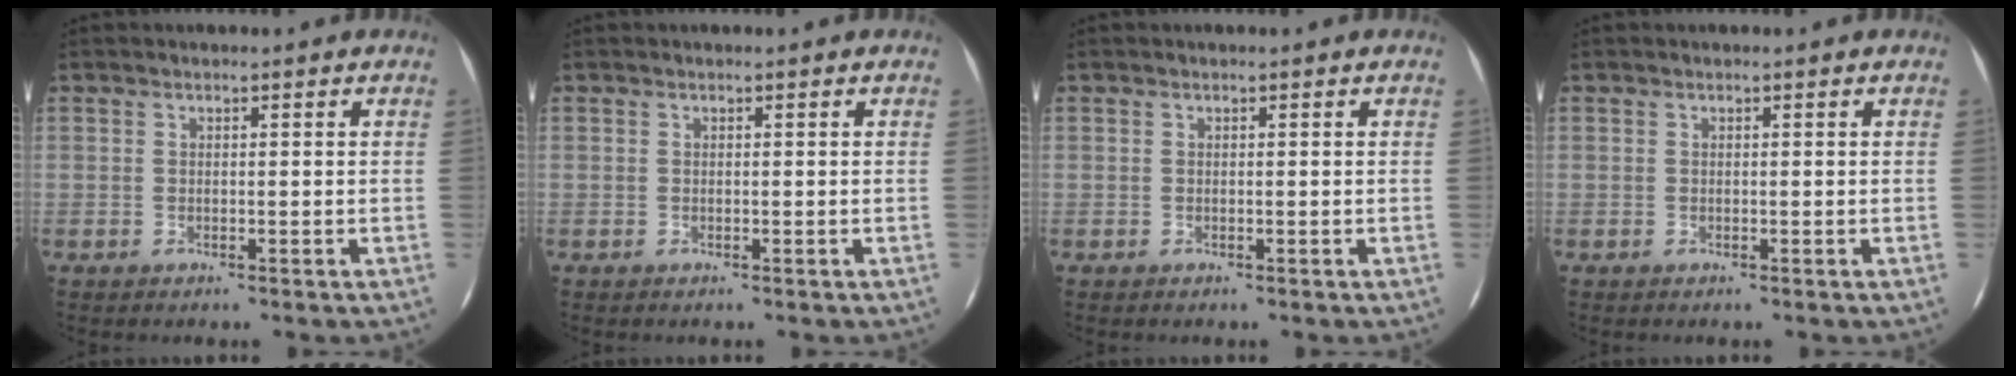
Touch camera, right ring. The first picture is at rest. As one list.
[{"total": 0.0}, {"total": 0.0}, {"total": 0.0}]